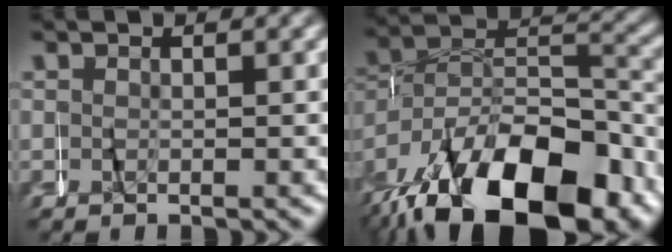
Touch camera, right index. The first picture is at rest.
{"total": 16.8, "force": [-8.8, 9.3, 10.9], "torque": [-0.195, -0.043, -0.114]}